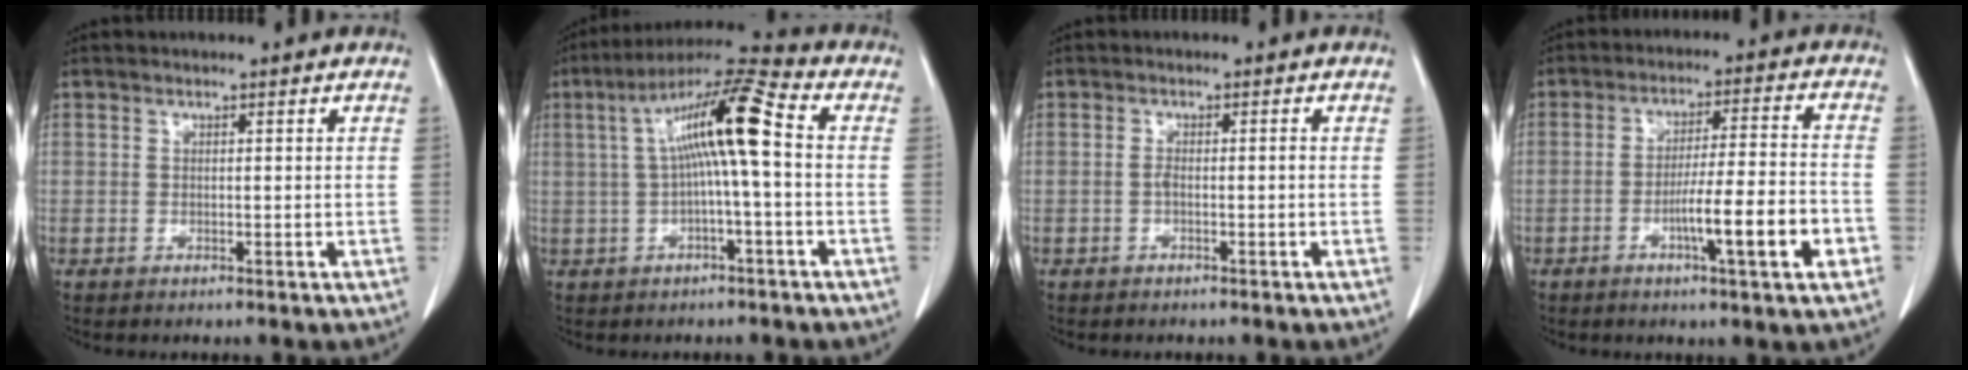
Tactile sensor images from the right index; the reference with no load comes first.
{"total": 11.3, "force": [0.9, 0.5, 11.2], "torque": [-0.203, 0.035, 0.011]}
{"total": 1.3, "force": [-0.4, 0.2, 1.2], "torque": [-0.021, 0.002, -0.007]}
{"total": 10.9, "force": [-4.0, 0.1, 10.1], "torque": [-0.158, -0.001, -0.064]}